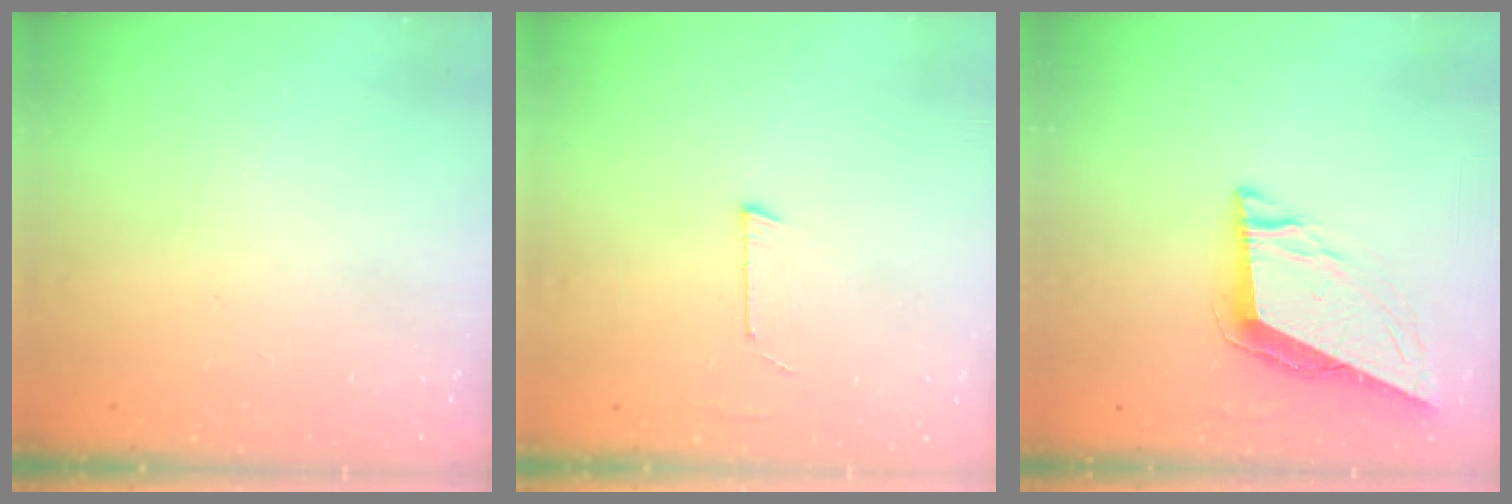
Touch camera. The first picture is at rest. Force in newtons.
{"total": 2.7, "press": 2.7, "slide": 0.2}
{"total": 9.0, "press": 8.7, "slide": 2.5}